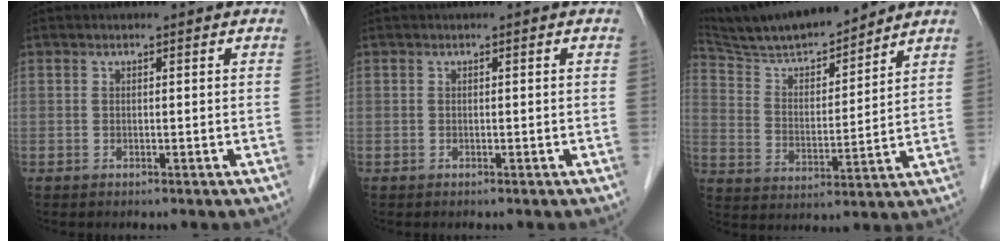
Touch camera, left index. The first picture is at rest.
{"total": 0.0}
{"total": 14.5, "force": [13.3, 1.7, 5.4], "torque": [-0.102, 0.005, 0.235]}